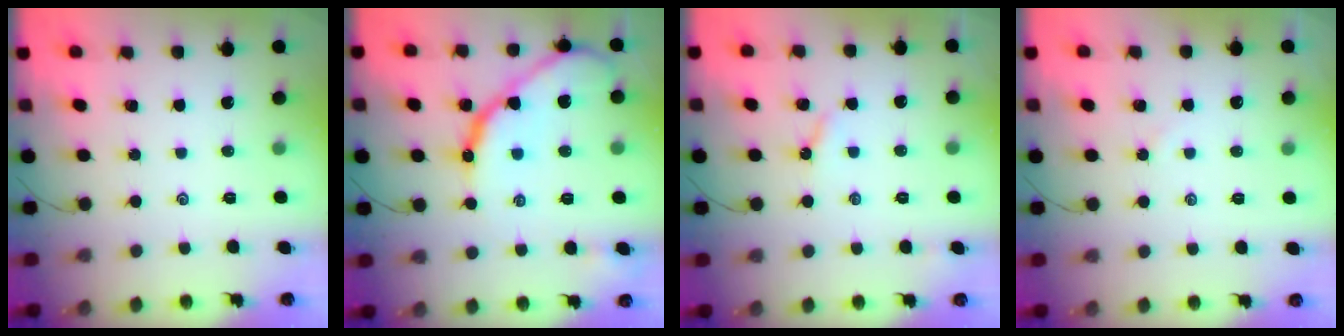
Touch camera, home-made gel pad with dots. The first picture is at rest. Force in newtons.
{"total": 14.8, "press": 14.7, "slide": 1.1}
{"total": 2.9, "press": 2.8, "slide": 0.4}
{"total": 2.7, "press": 2.7, "slide": 0.4}